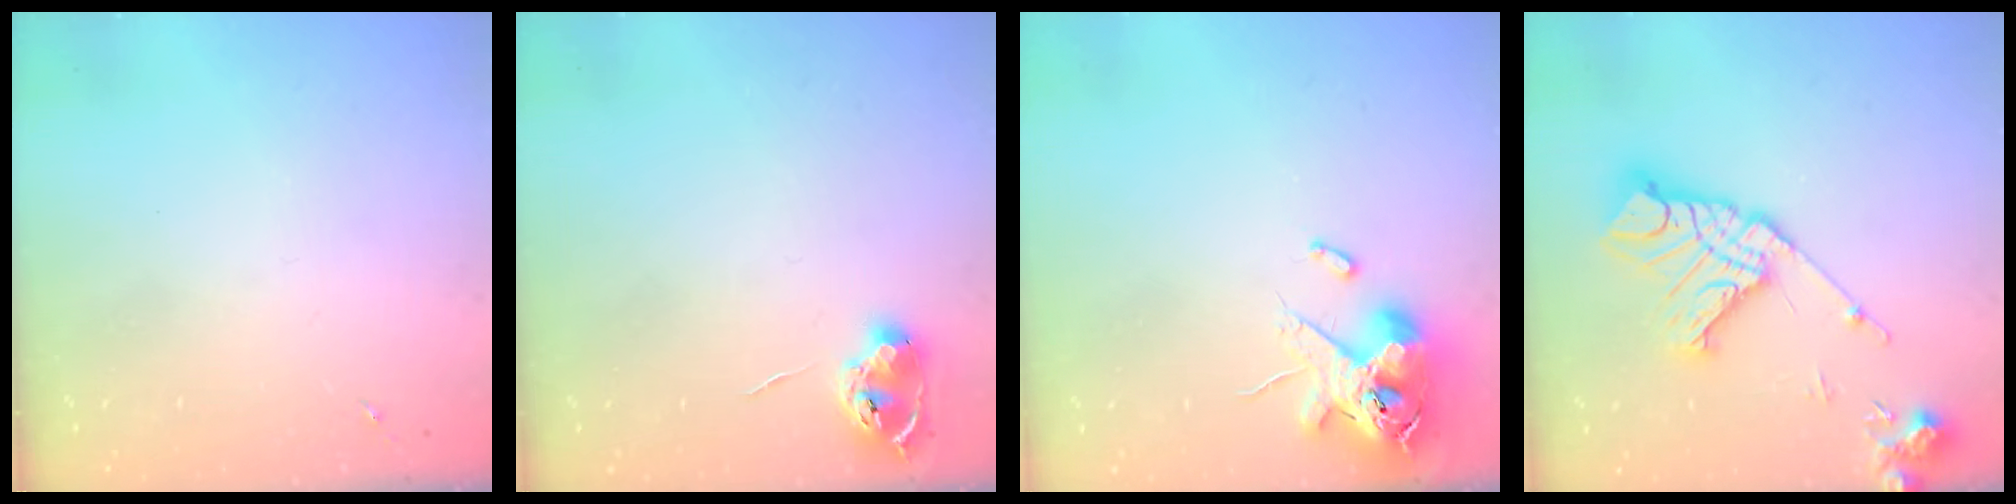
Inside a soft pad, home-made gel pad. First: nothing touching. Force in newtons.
{"total": 7.7, "press": 7.7, "slide": 0.7}
{"total": 12.9, "press": 12.7, "slide": 2.2}
{"total": 18.0, "press": 17.9, "slide": 2.5}